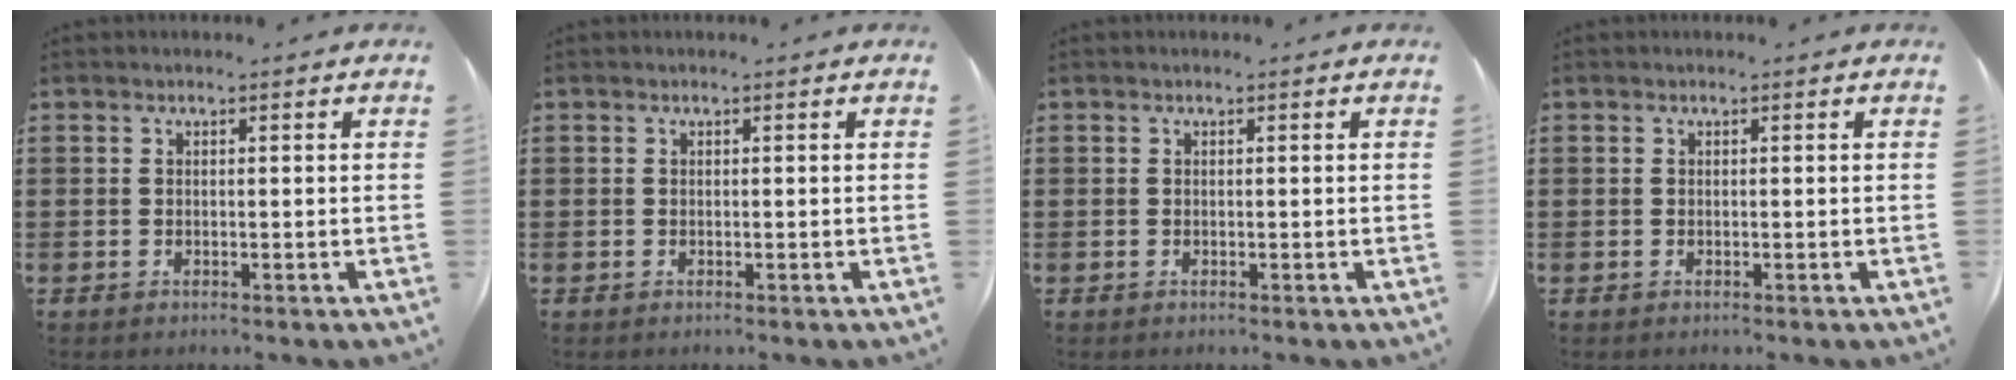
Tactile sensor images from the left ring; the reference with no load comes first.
{"total": 0.0}
{"total": 0.0}
{"total": 0.0}